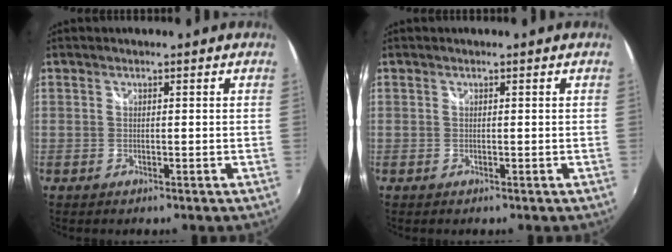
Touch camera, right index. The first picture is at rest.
{"total": 0.0}